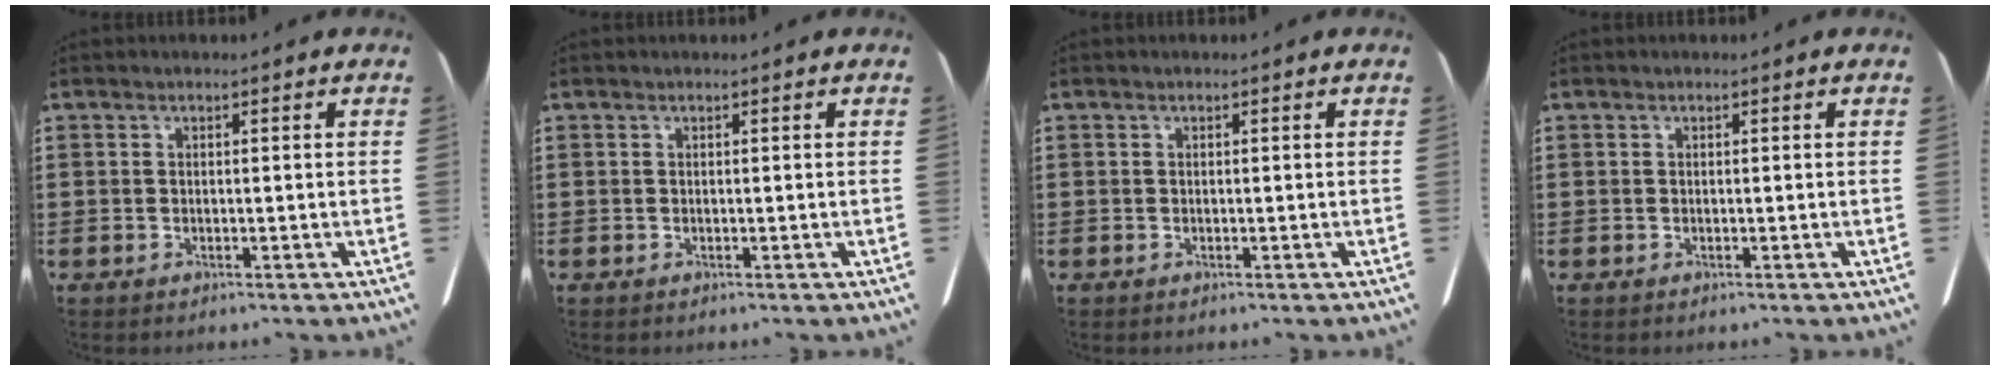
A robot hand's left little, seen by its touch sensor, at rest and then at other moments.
{"total": 0.0}
{"total": 0.0}
{"total": 0.0}